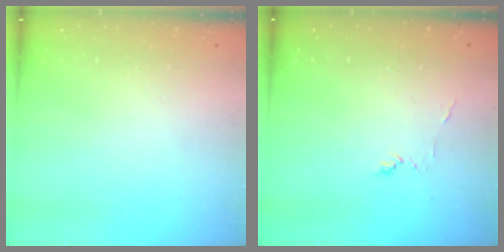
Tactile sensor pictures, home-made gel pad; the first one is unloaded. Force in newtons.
{"total": 2.6, "press": 2.6, "slide": 0.3}